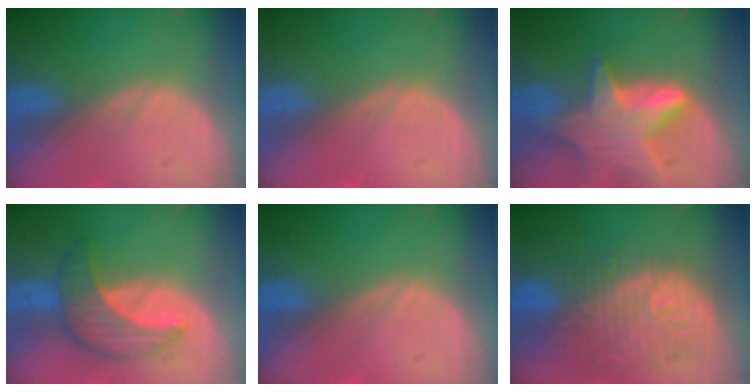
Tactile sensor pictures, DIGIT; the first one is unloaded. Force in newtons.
{"total": 0.0}
{"total": 9.4, "press": 9.4, "slide": 0.8}
{"total": 7.3, "press": 7.2, "slide": 0.8}
{"total": 0.0}
{"total": 12.0, "press": 10.7, "slide": 5.4}